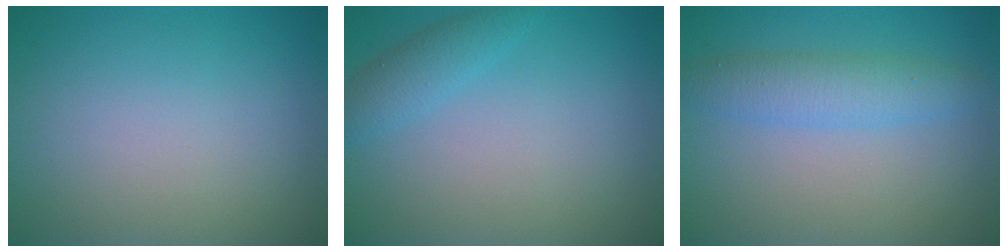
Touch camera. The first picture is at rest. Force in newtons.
{"total": 1.9, "press": 1.9, "slide": 0.1}
{"total": 3.3, "press": 3.3, "slide": 0.1}